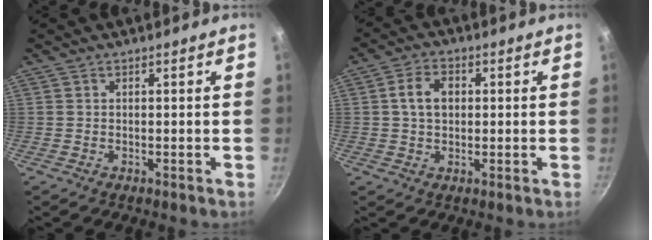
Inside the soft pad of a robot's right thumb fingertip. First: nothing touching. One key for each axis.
{"total": 5.8, "fx": 0.8, "fy": 4.1, "fz": 4.0, "tx": -0.057, "ty": 0.010, "tz": 0.010}